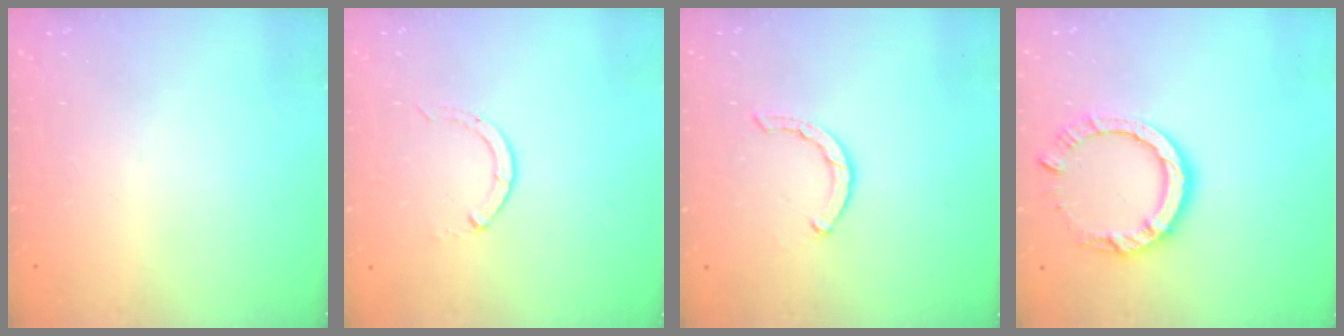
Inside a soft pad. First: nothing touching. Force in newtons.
{"total": 0.0}
{"total": 2.1, "press": 2.1, "slide": 0.2}
{"total": 8.9, "press": 8.9, "slide": 1.0}